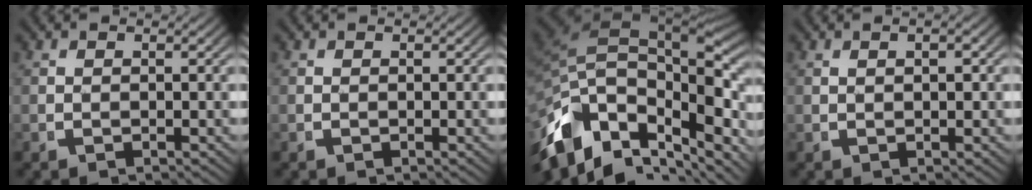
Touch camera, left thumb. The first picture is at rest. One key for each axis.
{"total": 0.0}
{"total": 20.5, "fx": -1.1, "fy": 13.8, "fz": 15.2, "tx": -0.286, "ty": -0.030, "tz": -0.011}
{"total": 1.1, "fx": 0.1, "fy": 0.3, "fz": 1.0, "tx": -0.016, "ty": 0.000, "tz": 0.008}